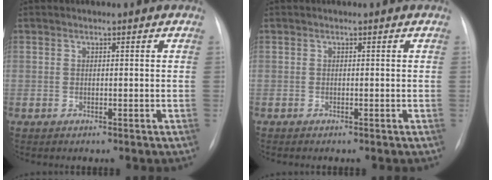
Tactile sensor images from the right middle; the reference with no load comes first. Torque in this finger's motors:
{"motor_torque": [0.45, -0.49, 0.05, 0.02]}